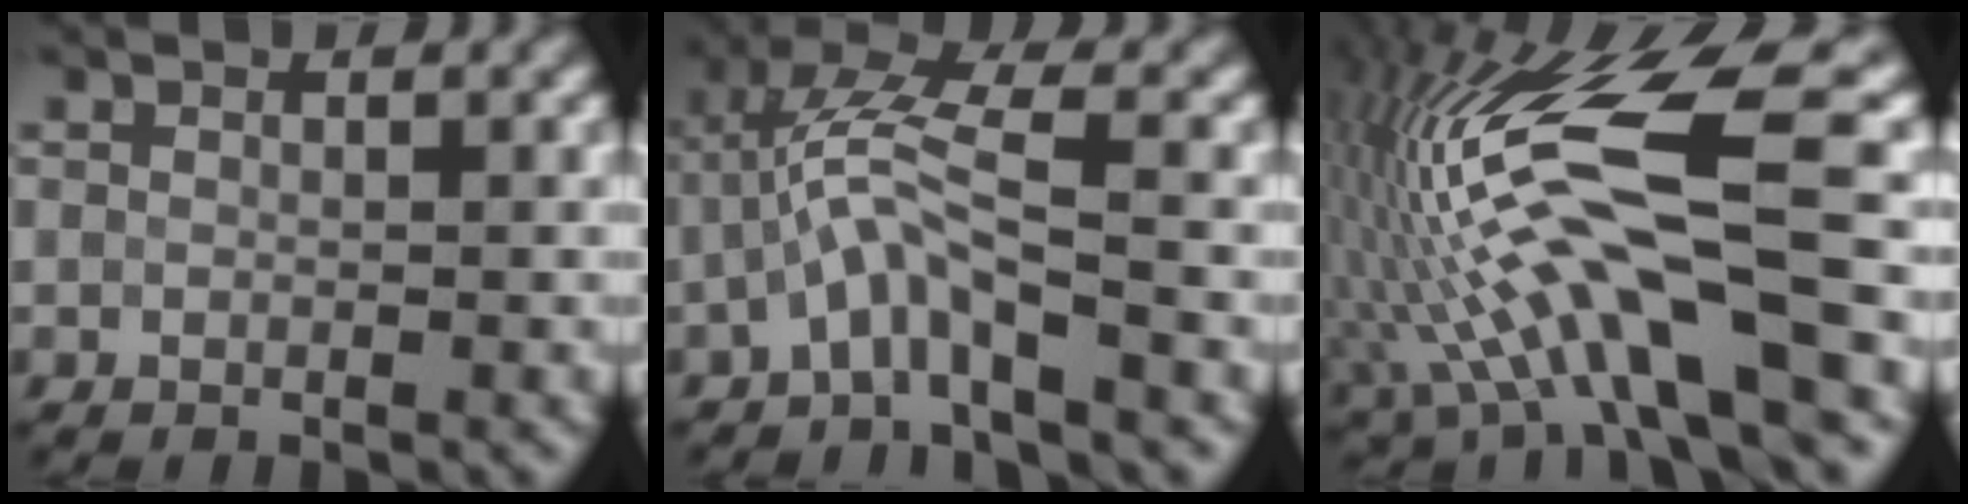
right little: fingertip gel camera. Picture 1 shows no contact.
{"total": 4.3, "force": [-1.9, 0.4, 3.9], "torque": [-0.085, 0.021, -0.045]}
{"total": 13.0, "force": [-1.2, 2.9, 12.6], "torque": [-0.249, 0.016, -0.017]}